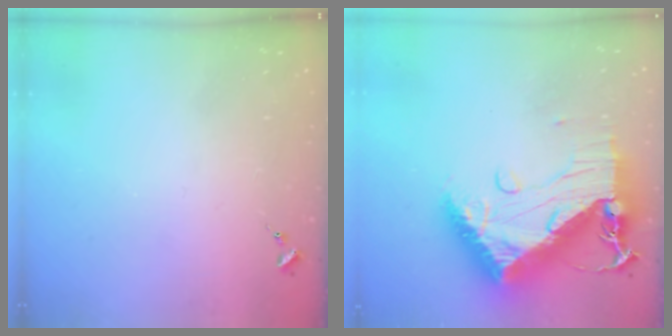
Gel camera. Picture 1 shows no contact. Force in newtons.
{"total": 20.9, "press": 20.8, "slide": 1.9}